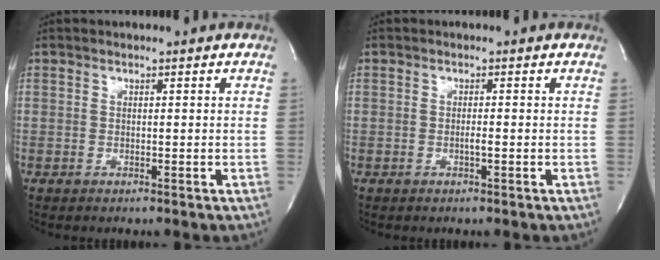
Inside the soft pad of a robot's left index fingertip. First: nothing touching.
{"total": 0.9, "force": [-0.3, 0.0, 0.8], "torque": [-0.016, 0.000, -0.006]}